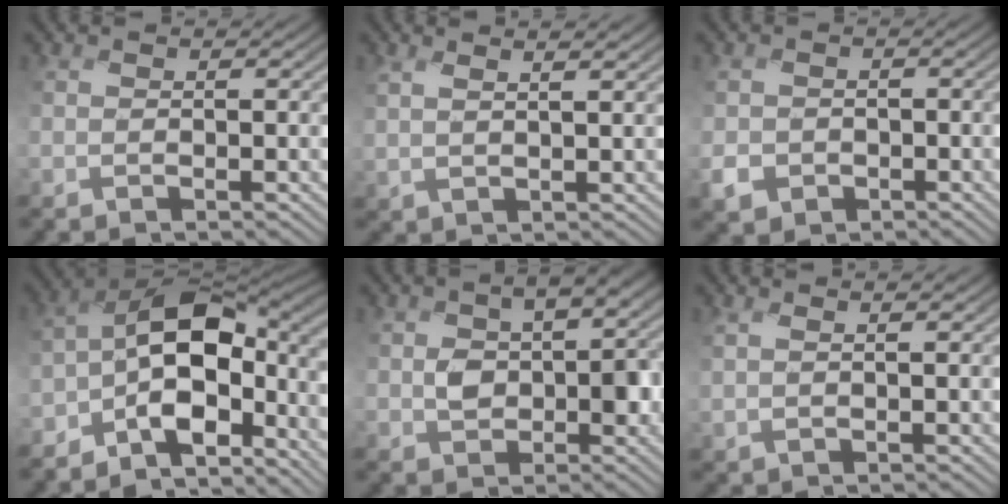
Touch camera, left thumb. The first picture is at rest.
{"total": 2.7, "force": [1.8, -0.1, 2.0], "torque": [-0.039, 0.008, 0.029]}
{"total": 3.4, "force": [-1.6, 2.9, 0.8], "torque": [-0.026, -0.012, -0.042]}
{"total": 12.3, "force": [-4.8, 6.7, 9.1], "torque": [-0.140, 0.001, -0.105]}
{"total": 6.8, "force": [-0.4, 4.3, 5.3], "torque": [-0.086, 0.002, -0.008]}
{"total": 1.6, "force": [1.0, -0.2, 1.2], "torque": [-0.030, 0.006, 0.024]}